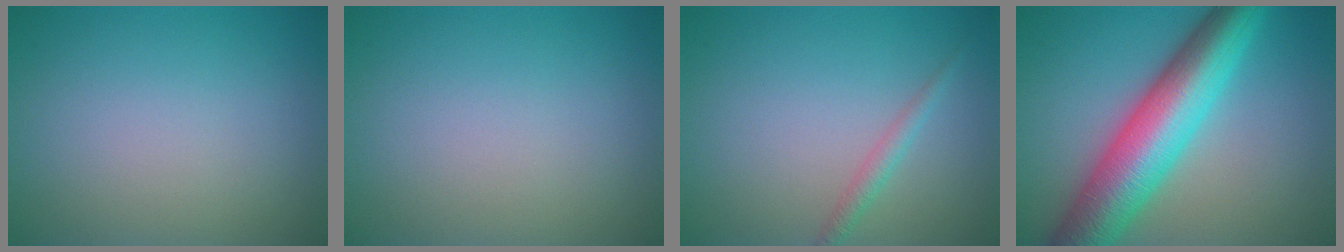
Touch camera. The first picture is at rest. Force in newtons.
{"total": 0.0}
{"total": 1.4, "press": 1.4, "slide": 0.0}
{"total": 10.5, "press": 10.5, "slide": 0.1}